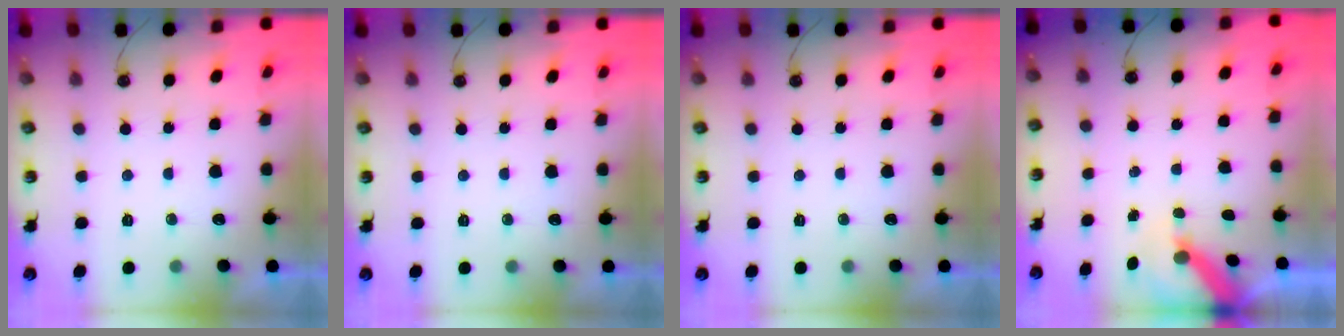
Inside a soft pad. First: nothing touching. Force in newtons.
{"total": 0.0}
{"total": 0.0}
{"total": 6.4, "press": 6.4, "slide": 0.9}